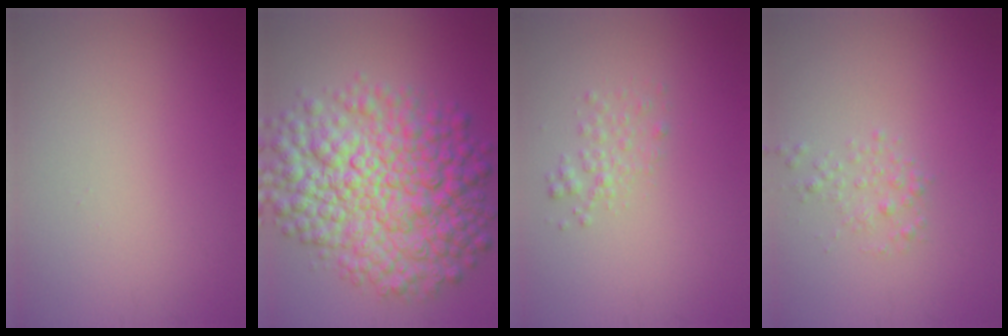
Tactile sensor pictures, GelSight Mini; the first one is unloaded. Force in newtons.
{"total": 11.8, "press": 11.8, "slide": 0.0}
{"total": 1.5, "press": 1.5, "slide": 0.0}
{"total": 1.4, "press": 1.4, "slide": 0.0}